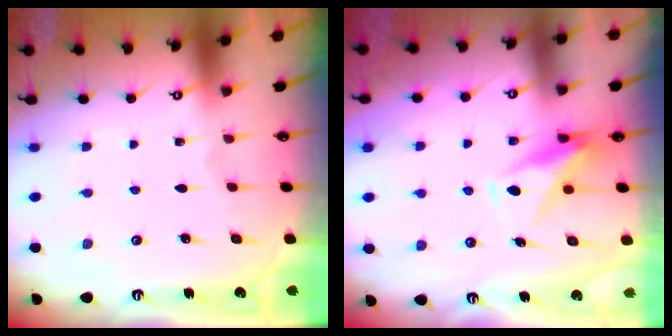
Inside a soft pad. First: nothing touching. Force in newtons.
{"total": 9.9, "press": 9.9, "slide": 0.8}